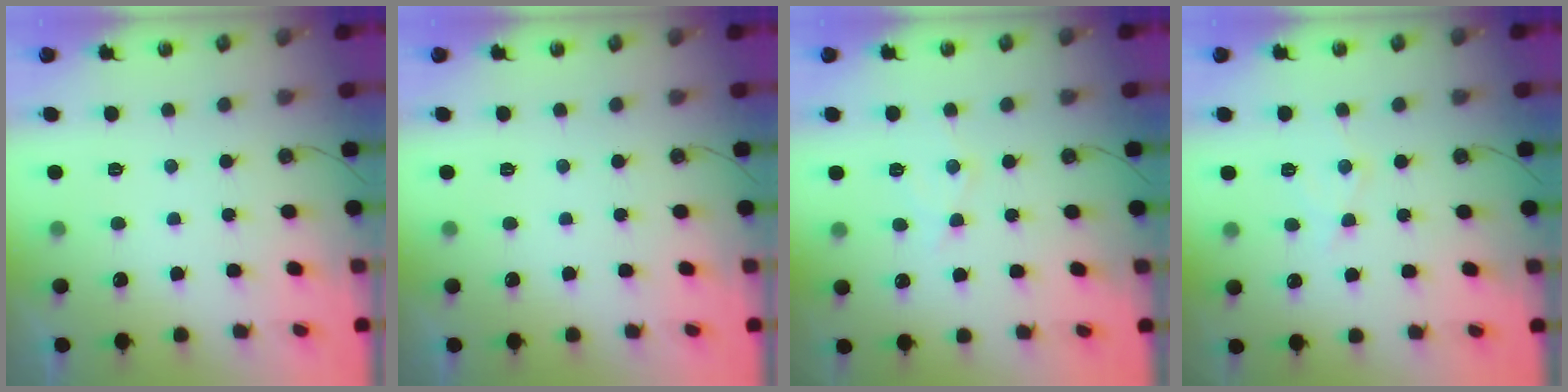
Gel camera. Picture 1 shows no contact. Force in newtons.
{"total": 0.0}
{"total": 7.6, "press": 7.6, "slide": 0.6}
{"total": 7.6, "press": 7.6, "slide": 0.6}